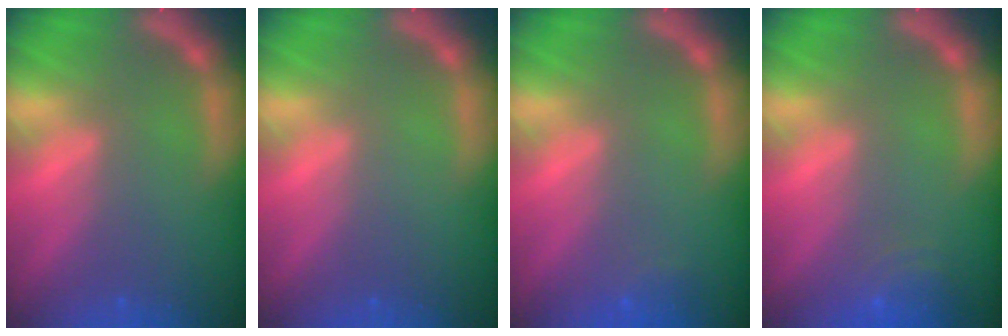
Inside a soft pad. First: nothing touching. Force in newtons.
{"total": 0.0}
{"total": 1.4}
{"total": 3.5}